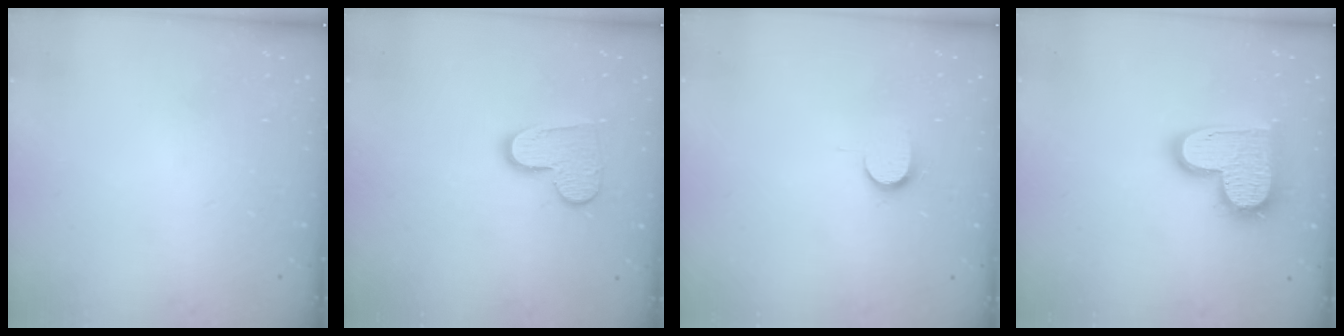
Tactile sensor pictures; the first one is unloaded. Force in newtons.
{"total": 10.9, "press": 10.9, "slide": 0.8}
{"total": 6.8, "press": 6.8, "slide": 0.5}
{"total": 16.6, "press": 16.5, "slide": 1.2}